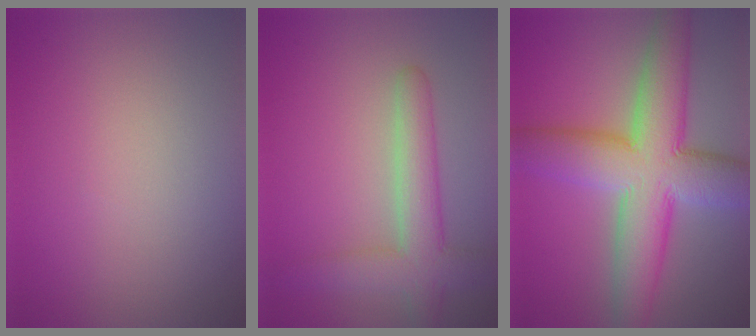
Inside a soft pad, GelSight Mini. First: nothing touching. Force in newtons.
{"total": 4.9, "press": 4.9, "slide": 0.3}
{"total": 11.5, "press": 11.5, "slide": 0.4}